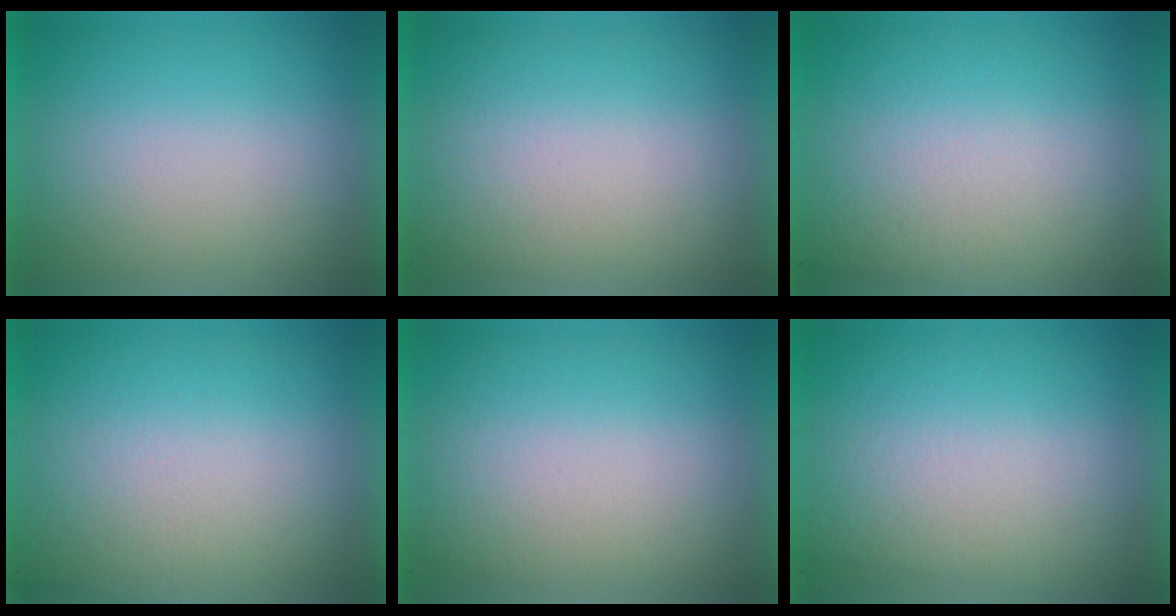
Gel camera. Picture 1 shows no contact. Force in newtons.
{"total": 1.4}
{"total": 3.0}
{"total": 3.6}
{"total": 1.4}
{"total": 2.9}